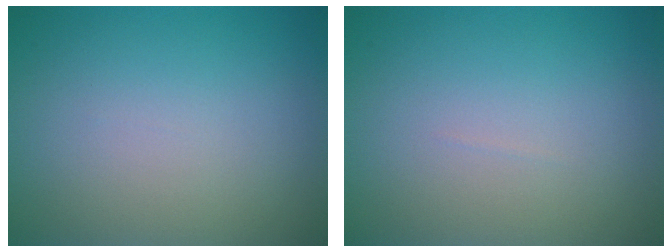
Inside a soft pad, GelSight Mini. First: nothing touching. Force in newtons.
{"total": 0.0}